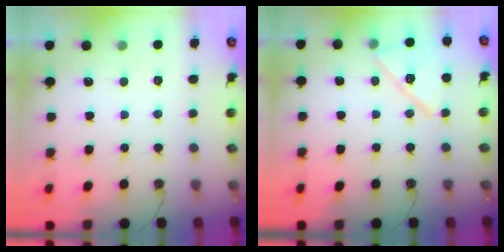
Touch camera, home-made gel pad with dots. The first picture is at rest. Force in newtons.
{"total": 13.4, "press": 13.4, "slide": 0.7}